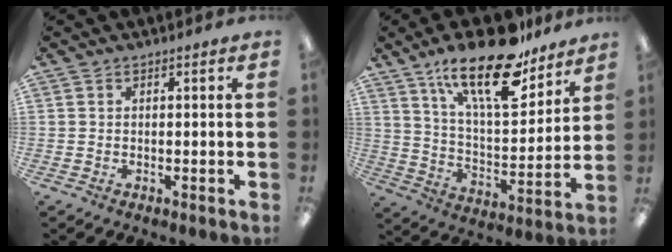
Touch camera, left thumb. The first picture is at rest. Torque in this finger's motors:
{"motor_torque": [0.22, 0.70, 1.47, -1.30, 0.38]}